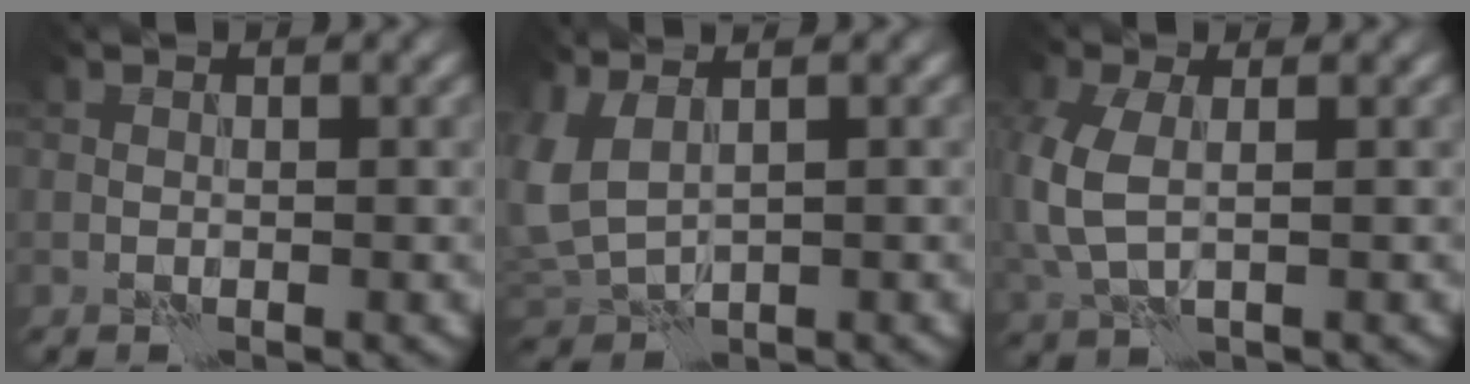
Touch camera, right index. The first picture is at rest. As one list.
[{"total": 4.2, "force": [1.1, 2.3, 3.3], "torque": [-0.092, 0.005, 0.022]}, {"total": 4.7, "force": [0.1, 2.8, 3.8], "torque": [-0.112, 0.000, 0.002]}]